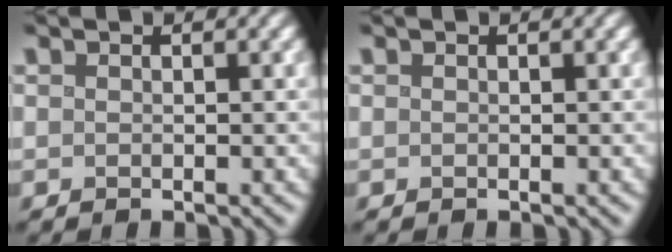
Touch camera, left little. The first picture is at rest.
{"total": 0.0}